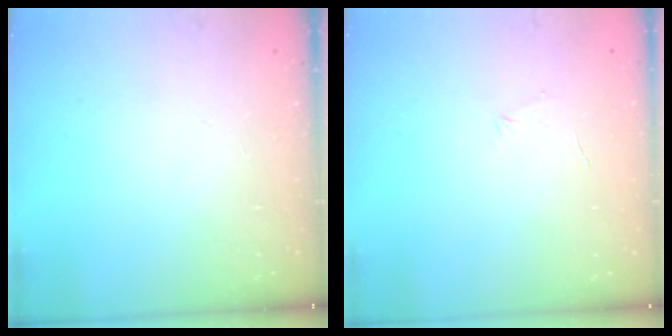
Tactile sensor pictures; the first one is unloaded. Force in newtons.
{"total": 3.9, "press": 3.8, "slide": 1.0}